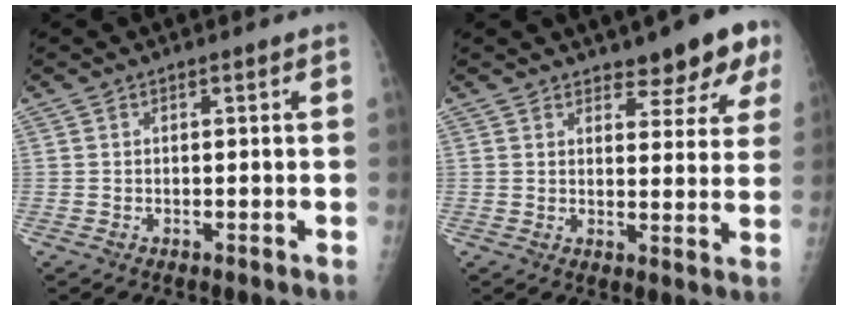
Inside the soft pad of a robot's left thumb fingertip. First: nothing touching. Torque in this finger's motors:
{"motor_torque": [0.33, 0.14, 0.56, -0.11, 0.00]}